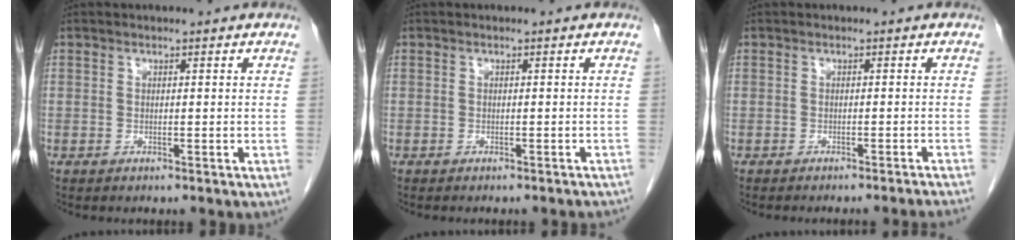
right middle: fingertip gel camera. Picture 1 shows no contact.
{"total": 5.0, "force": [-4.6, 0.7, 1.8], "torque": [-0.022, -0.011, -0.049]}
{"total": 6.7, "force": [-6.2, -1.5, 2.1], "torque": [-0.006, -0.019, -0.073]}